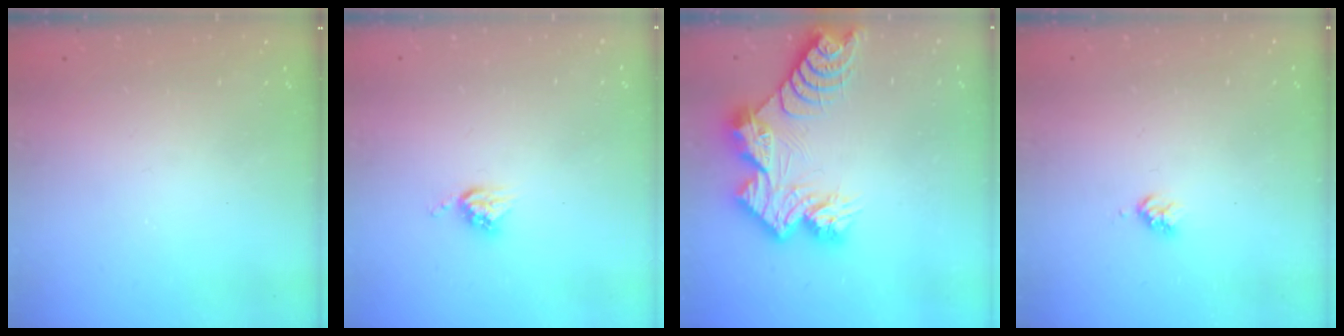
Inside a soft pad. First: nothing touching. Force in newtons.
{"total": 5.2, "press": 5.2, "slide": 0.1}
{"total": 13.4, "press": 13.4, "slide": 1.1}
{"total": 3.2, "press": 3.2, "slide": 0.4}